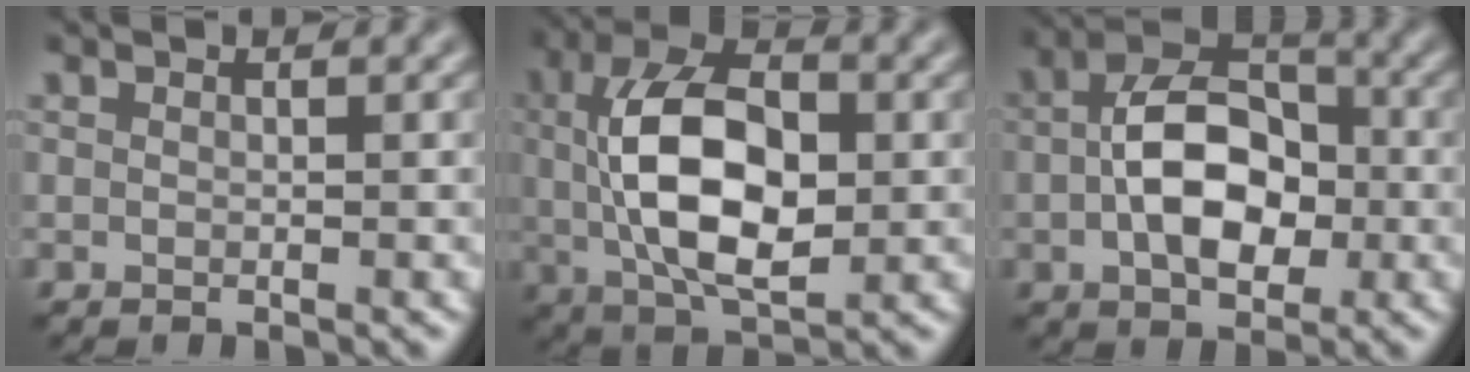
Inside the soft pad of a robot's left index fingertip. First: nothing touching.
{"total": 10.3, "force": [0.4, 5.5, 8.7], "torque": [-0.169, 0.002, 0.007]}
{"total": 7.9, "force": [-0.7, 5.0, 6.2], "torque": [-0.106, 0.007, -0.019]}